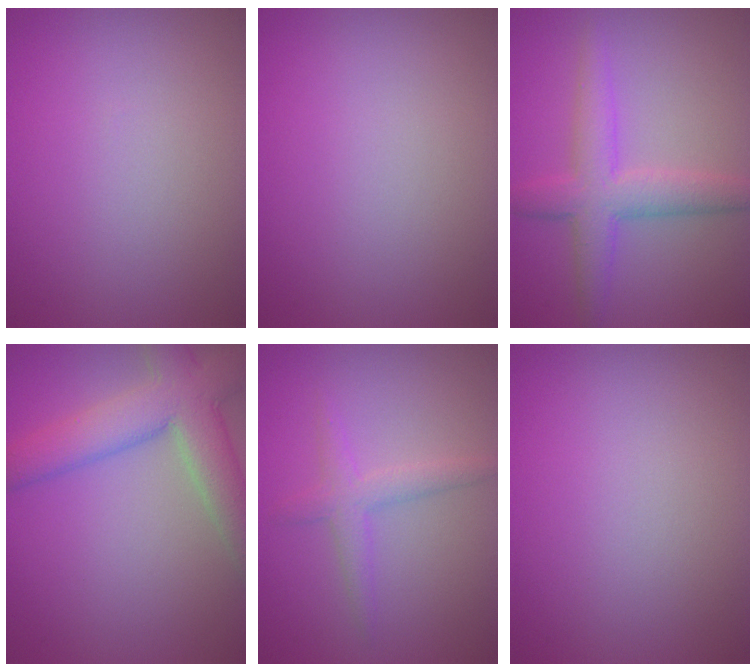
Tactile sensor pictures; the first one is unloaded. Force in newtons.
{"total": 0.0}
{"total": 4.5, "press": 4.5, "slide": 0.1}
{"total": 7.1, "press": 7.1, "slide": 0.3}
{"total": 2.2, "press": 2.2, "slide": 0.1}
{"total": 0.0}